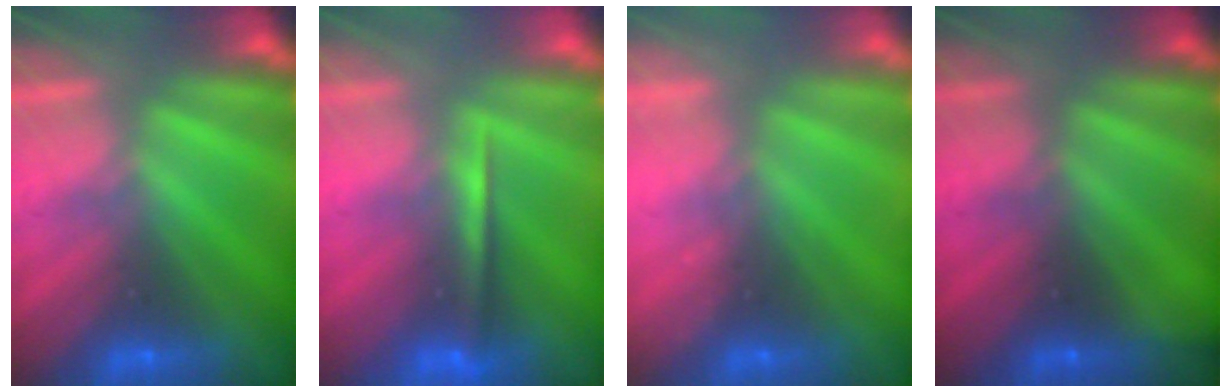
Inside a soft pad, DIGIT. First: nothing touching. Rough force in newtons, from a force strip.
{"total": 1.3}
{"total": 2.2}
{"total": 1.8}